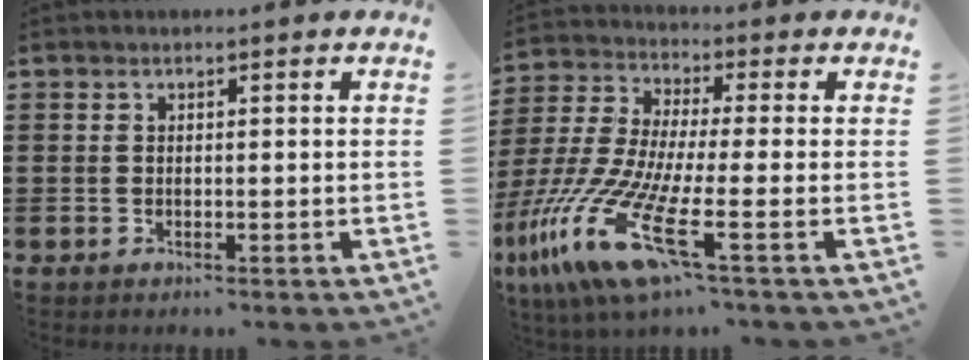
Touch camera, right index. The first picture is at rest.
{"total": 15.6, "force": [-7.3, 3.1, 13.4], "torque": [-0.323, -0.012, -0.141]}